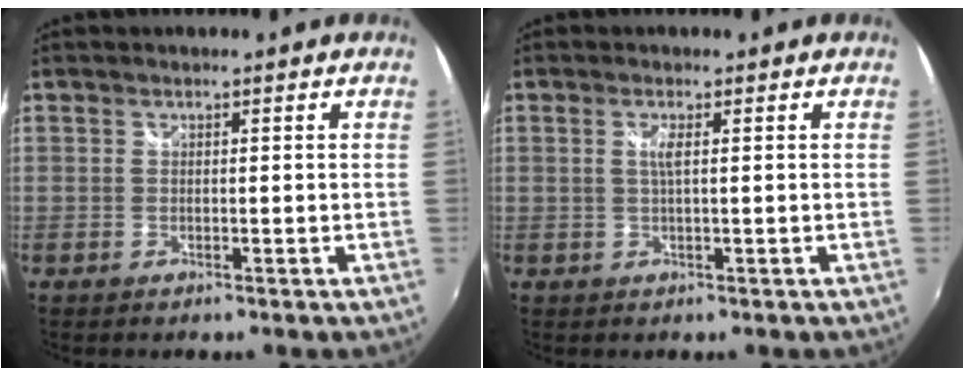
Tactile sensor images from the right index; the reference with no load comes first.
{"total": 1.7, "force": [0.3, -0.1, 1.7], "torque": [-0.033, -0.001, 0.004]}